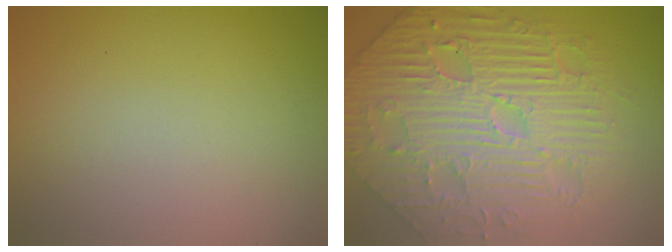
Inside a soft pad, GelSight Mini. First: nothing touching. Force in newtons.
{"total": 8.9, "press": 6.8, "slide": 5.7}